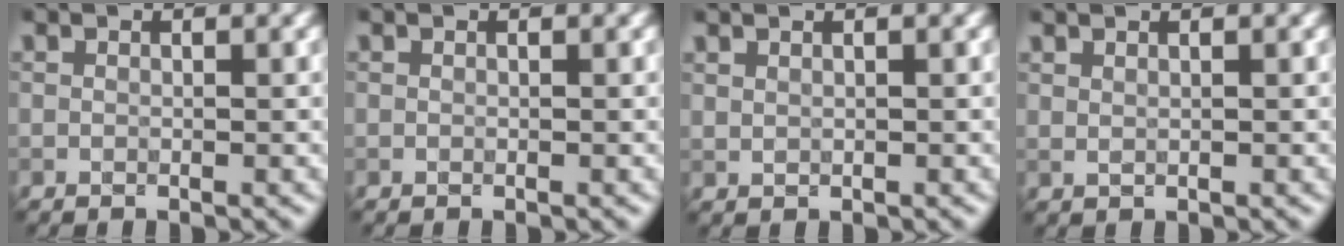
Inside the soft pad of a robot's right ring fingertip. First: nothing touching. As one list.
[{"total": 0.0}, {"total": 0.9, "force": [0.9, 0.3, 0.0], "torque": [-0.004, -0.002, 0.016]}, {"total": 1.1, "force": [0.9, 0.4, 0.3], "torque": [-0.004, -0.002, 0.011]}]